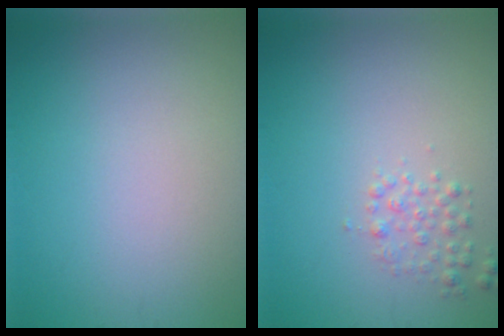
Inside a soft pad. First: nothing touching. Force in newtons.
{"total": 1.5, "press": 1.5, "slide": 0.0}